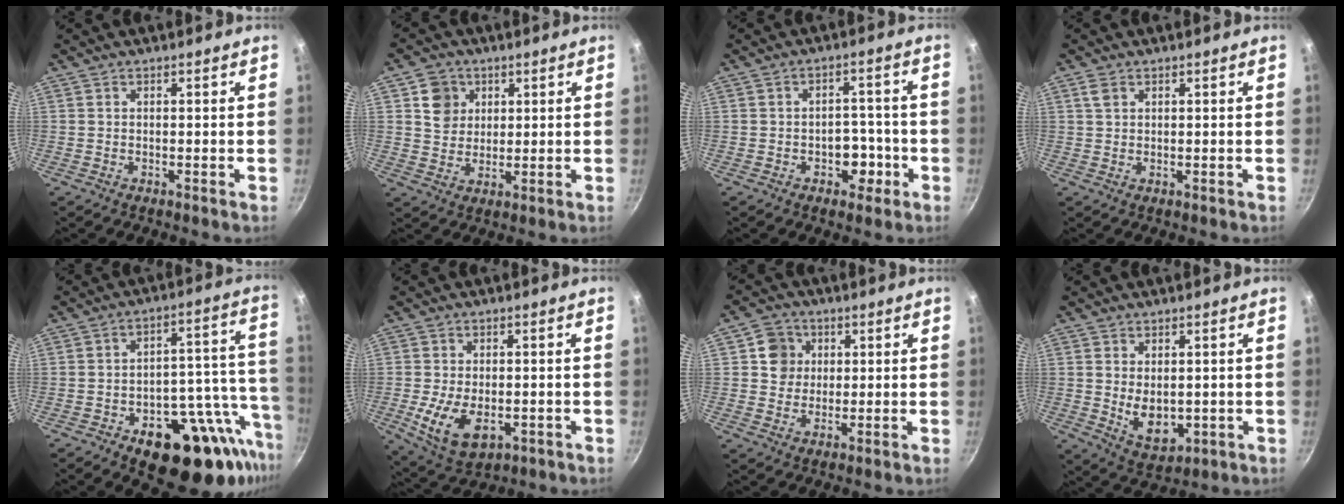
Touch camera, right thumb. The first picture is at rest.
{"total": 6.5, "force": [2.3, 5.7, 2.1], "torque": [0.000, -0.003, 0.040]}
{"total": 5.8, "force": [-2.2, 4.2, 3.2], "torque": [-0.005, 0.021, -0.027]}
{"total": 2.1, "force": [1.0, 1.4, 1.2], "torque": [-0.020, -0.002, 0.020]}
{"total": 22.7, "force": [-10.0, 12.1, 16.4], "torque": [-0.164, 0.038, -0.136]}
{"total": 10.3, "force": [-2.3, 6.3, 7.9], "torque": [-0.140, -0.011, -0.026]}
{"total": 5.7, "force": [1.5, 5.2, 1.6], "torque": [0.011, -0.001, 0.020]}
{"total": 7.4, "force": [0.1, 4.9, 5.6], "torque": [-0.080, -0.018, 0.020]}